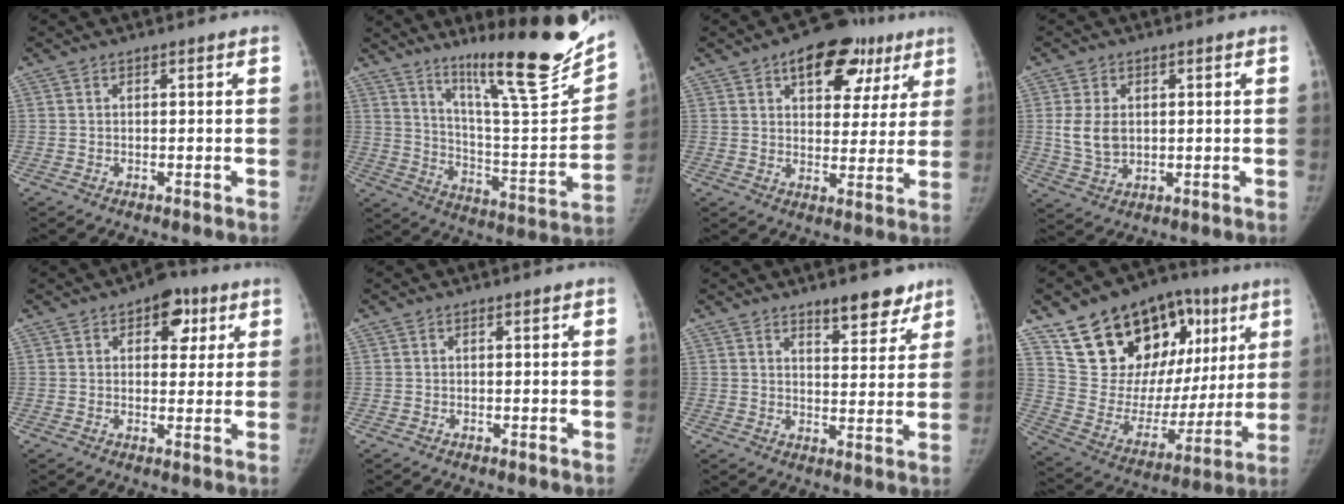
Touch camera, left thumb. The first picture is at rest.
{"total": 23.3, "force": [17.8, 2.2, 14.9], "torque": [-0.195, -0.120, 0.286]}
{"total": 15.6, "force": [8.4, 9.2, 9.5], "torque": [-0.068, -0.010, 0.113]}
{"total": 6.7, "force": [0.8, 4.8, 4.6], "torque": [-0.076, -0.004, 0.027]}
{"total": 7.5, "force": [3.4, 4.7, 4.8], "torque": [-0.020, -0.005, 0.037]}
{"total": 0.0}
{"total": 7.8, "force": [5.8, 3.1, 4.2], "torque": [-0.025, -0.037, 0.083]}
{"total": 27.2, "force": [12.6, 17.1, 17.0], "torque": [-0.208, 0.005, 0.221]}